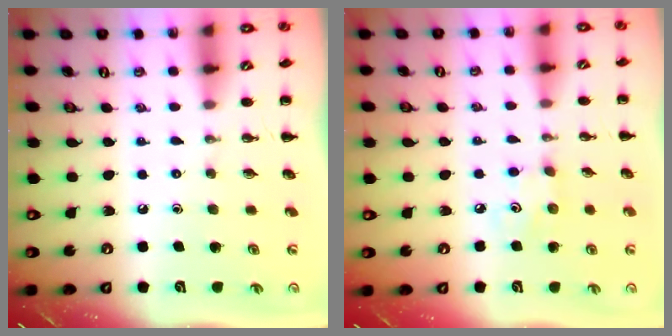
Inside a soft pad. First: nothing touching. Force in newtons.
{"total": 3.2, "press": 3.1, "slide": 0.6}